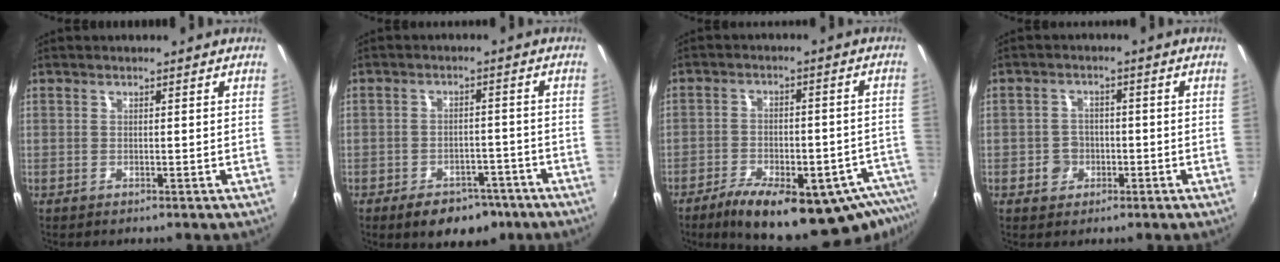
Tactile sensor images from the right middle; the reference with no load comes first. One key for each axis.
{"total": 8.9, "fx": -5.9, "fy": 5.3, "fz": 3.9, "tx": -0.083, "ty": 0.008, "tz": -0.071}
{"total": 21.1, "fx": -14.5, "fy": 7.6, "fz": 13.4, "tx": -0.221, "ty": -0.032, "tz": -0.194}
{"total": 3.9, "fx": -1.4, "fy": 3.5, "fz": 0.7, "tx": -0.018, "ty": 0.008, "tz": -0.022}